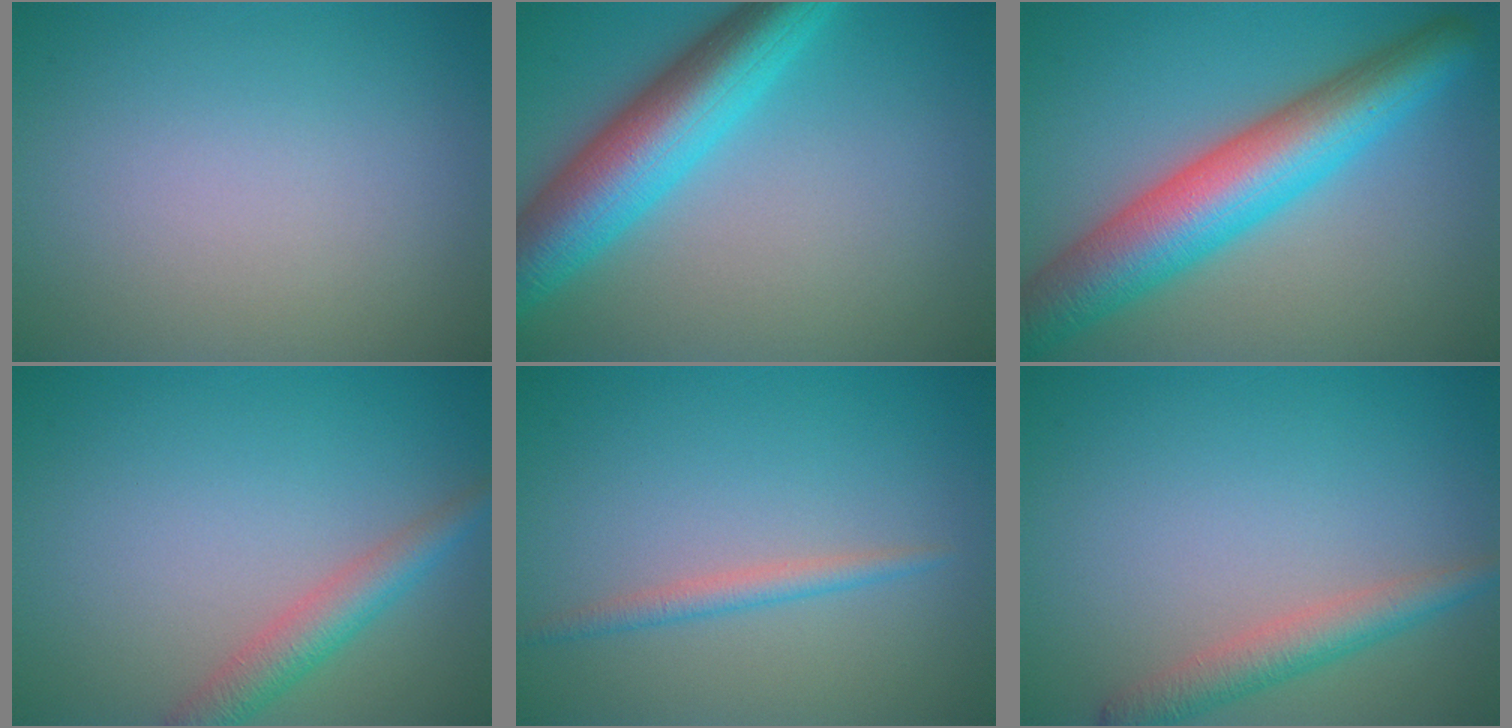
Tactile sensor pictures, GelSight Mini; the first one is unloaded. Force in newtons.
{"total": 8.4, "press": 8.4, "slide": 0.2}
{"total": 9.5, "press": 9.5, "slide": 0.2}
{"total": 3.2, "press": 3.2, "slide": 0.1}
{"total": 1.7, "press": 1.7, "slide": 0.0}
{"total": 3.1, "press": 3.1, "slide": 0.2}